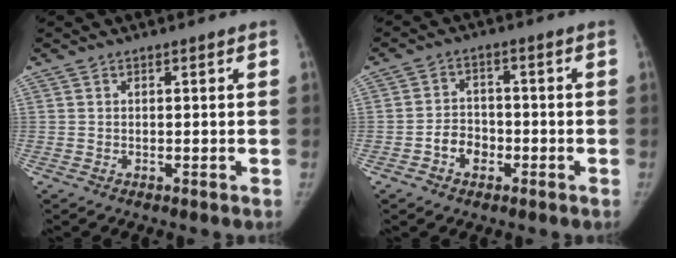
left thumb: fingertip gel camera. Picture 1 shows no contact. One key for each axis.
{"total": 4.9, "fx": -2.1, "fy": 3.8, "fz": 2.3, "tx": -0.019, "ty": 0.021, "tz": -0.041}